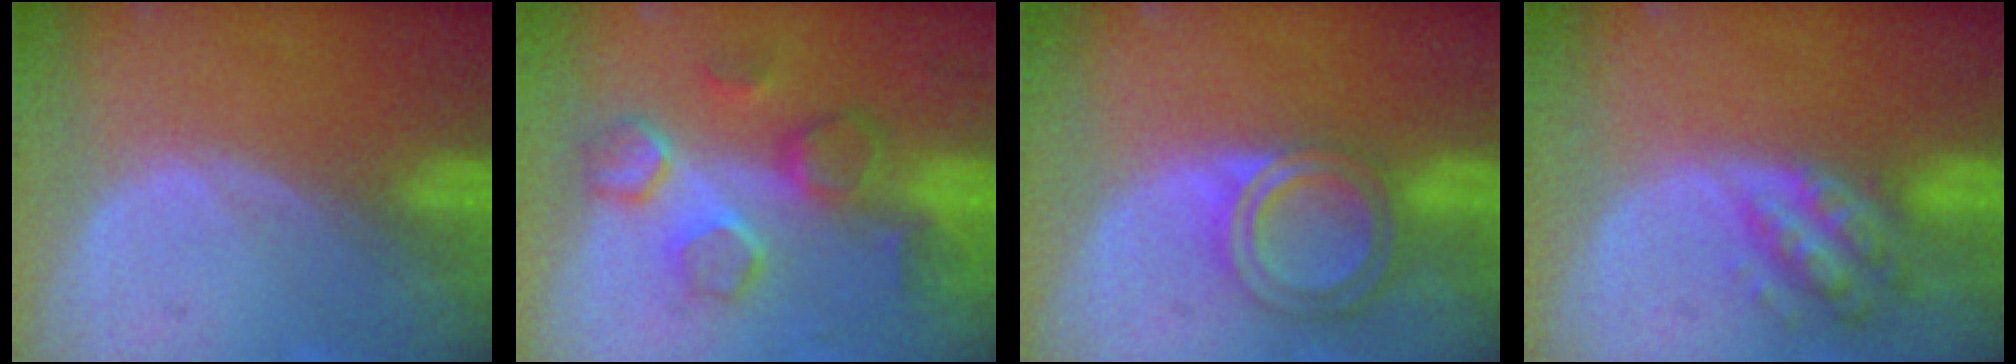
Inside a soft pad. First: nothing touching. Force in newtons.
{"total": 8.5, "press": 7.8, "slide": 3.4}
{"total": 6.5, "press": 5.8, "slide": 2.9}
{"total": 6.3, "press": 5.7, "slide": 2.7}